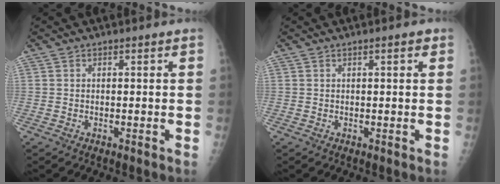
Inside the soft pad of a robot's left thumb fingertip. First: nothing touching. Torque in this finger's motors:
{"motor_torque": [-0.24, -0.08, -0.05, -0.13, 0.00]}